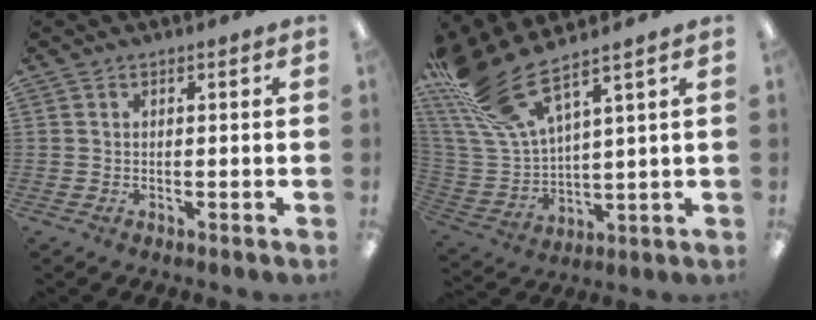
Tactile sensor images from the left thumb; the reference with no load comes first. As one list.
[{"total": 16.1, "force": [11.8, 4.6, 9.9], "torque": [-0.232, -0.065, 0.214]}]